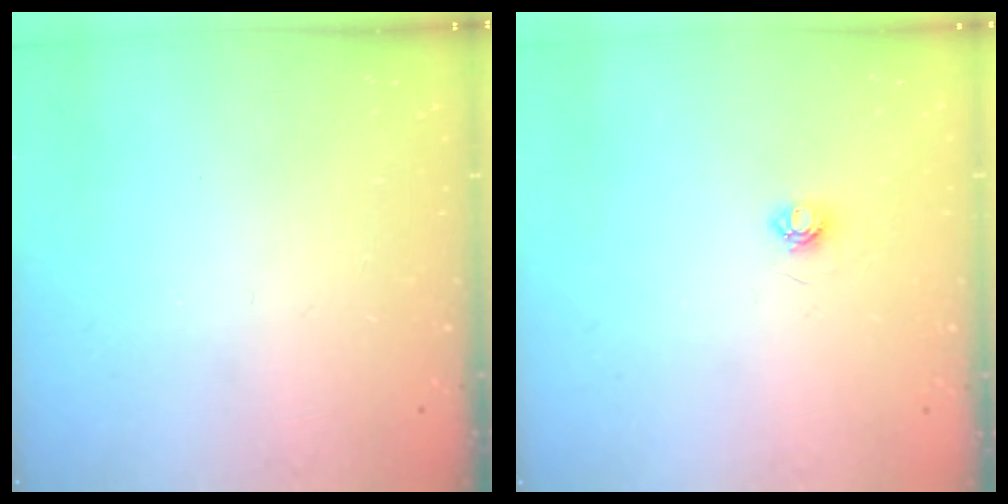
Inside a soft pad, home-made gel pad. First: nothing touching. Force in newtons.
{"total": 4.7, "press": 4.6, "slide": 0.6}